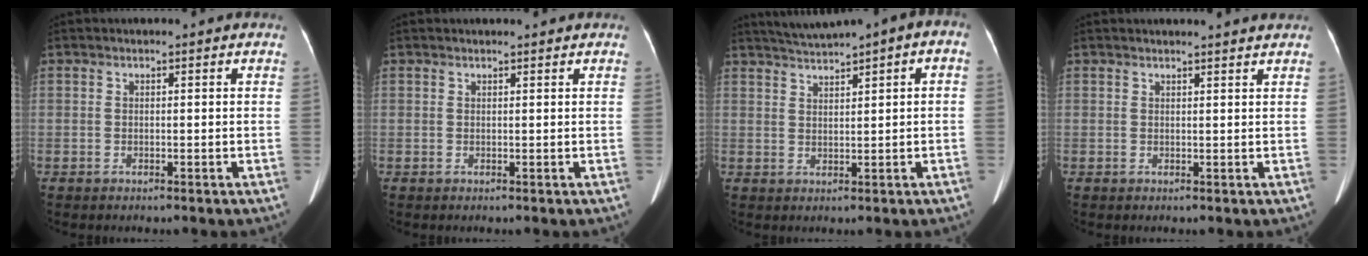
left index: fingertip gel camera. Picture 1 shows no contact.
{"total": 1.5, "force": [1.4, 0.2, 0.4], "torque": [-0.006, 0.011, 0.019]}
{"total": 5.7, "force": [3.4, 0.5, 4.5], "torque": [-0.074, 0.029, 0.057]}
{"total": 3.9, "force": [3.7, -0.4, 1.0], "torque": [-0.012, 0.005, 0.038]}